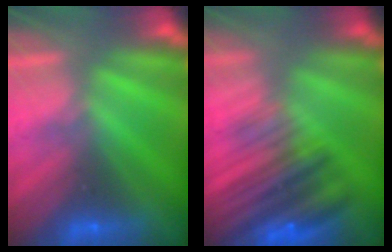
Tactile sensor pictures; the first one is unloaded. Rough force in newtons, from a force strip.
{"total": 7.3}